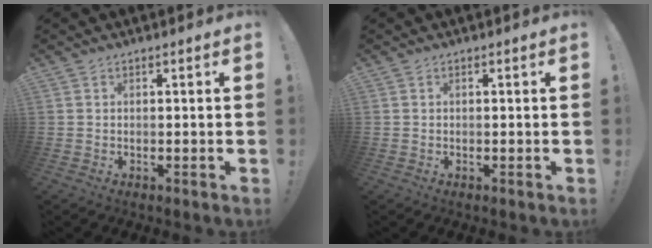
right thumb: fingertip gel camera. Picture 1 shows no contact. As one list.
[{"total": 0.0}]